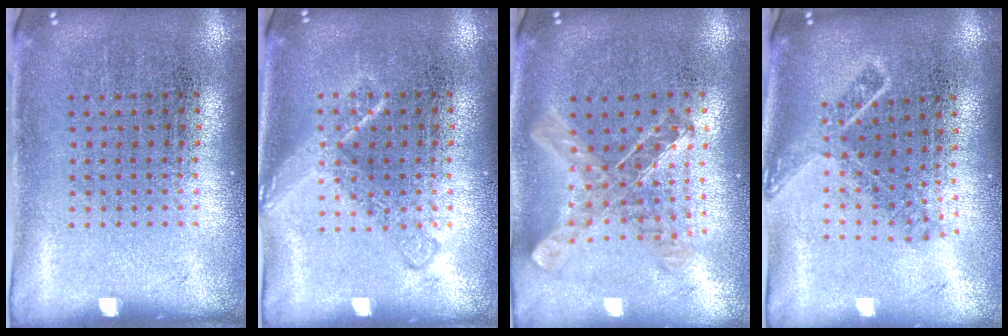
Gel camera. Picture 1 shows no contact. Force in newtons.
{"total": 1.5, "press": 1.5, "slide": 0.2}
{"total": 0.9, "press": 0.9, "slide": 0.1}
{"total": 1.7, "press": 1.2, "slide": 1.2}